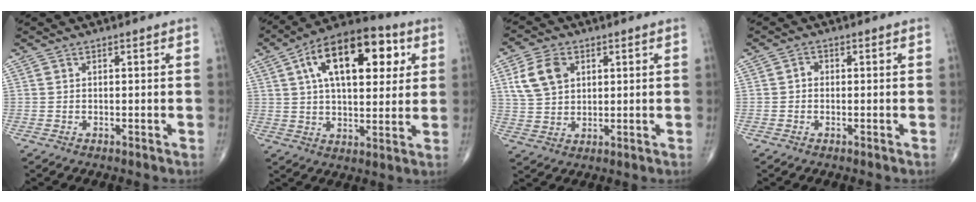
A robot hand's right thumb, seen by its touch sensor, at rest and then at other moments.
{"total": 20.7, "force": [6.7, 10.4, 16.6], "torque": [-0.234, 0.008, 0.099]}
{"total": 8.3, "force": [2.9, 5.8, 5.2], "torque": [-0.091, -0.004, 0.059]}
{"total": 1.3, "force": [-0.1, 1.1, 0.7], "torque": [-0.002, 0.004, -0.008]}